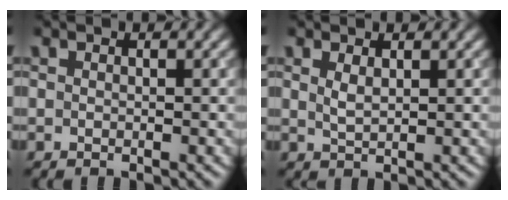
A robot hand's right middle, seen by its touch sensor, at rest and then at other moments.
{"total": 1.1, "force": [0.7, 0.4, 0.8], "torque": [-0.021, -0.001, 0.015]}